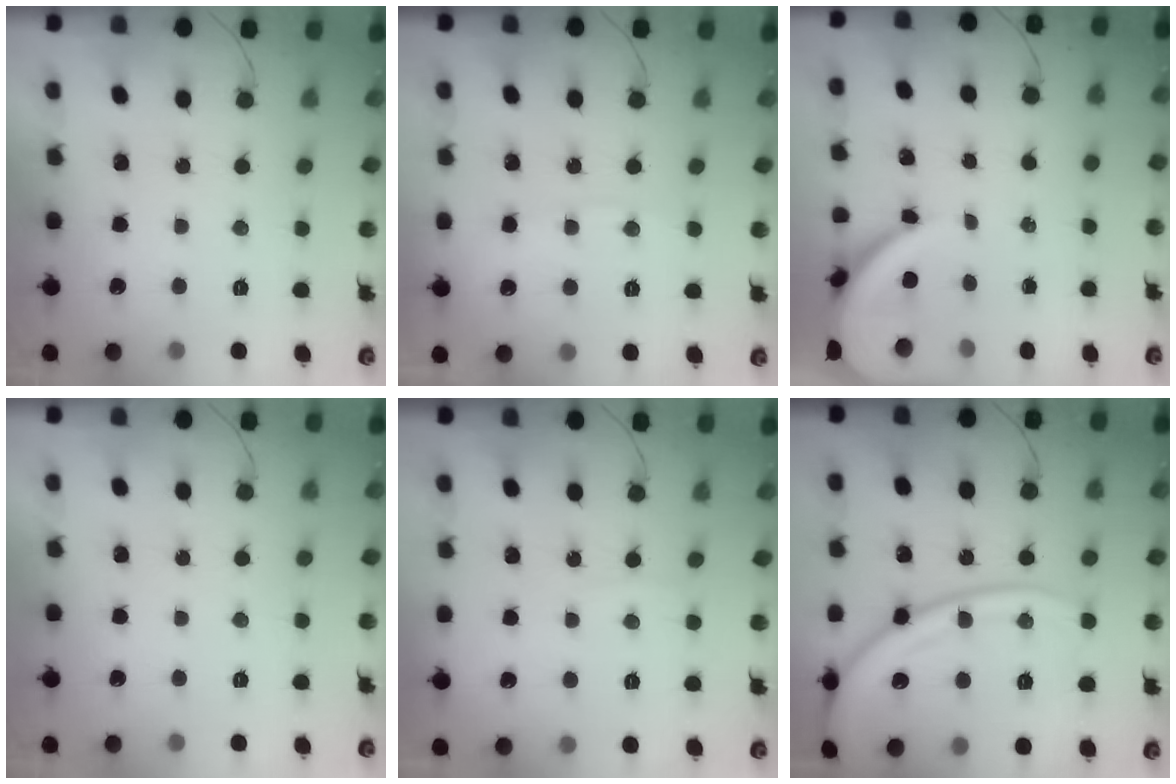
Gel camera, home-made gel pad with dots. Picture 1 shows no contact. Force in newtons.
{"total": 4.2, "press": 4.2, "slide": 0.7}
{"total": 8.9, "press": 8.8, "slide": 1.0}
{"total": 0.0}
{"total": 2.2, "press": 2.2, "slide": 0.2}
{"total": 18.7, "press": 18.5, "slide": 2.6}